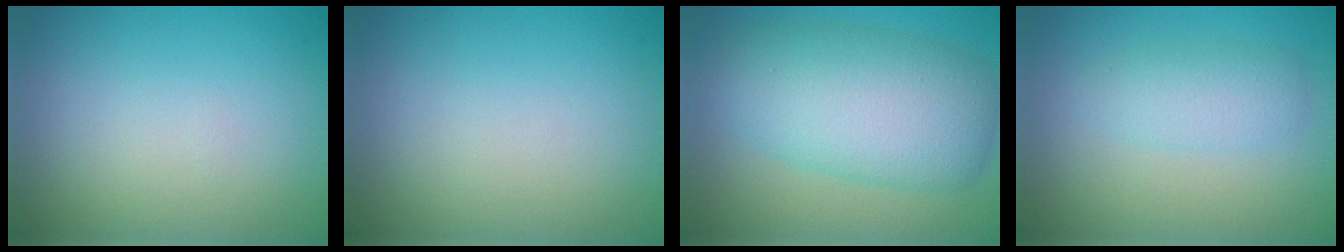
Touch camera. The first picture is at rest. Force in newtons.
{"total": 0.0}
{"total": 8.5, "press": 8.5, "slide": 0.3}
{"total": 2.4, "press": 2.4, "slide": 0.1}